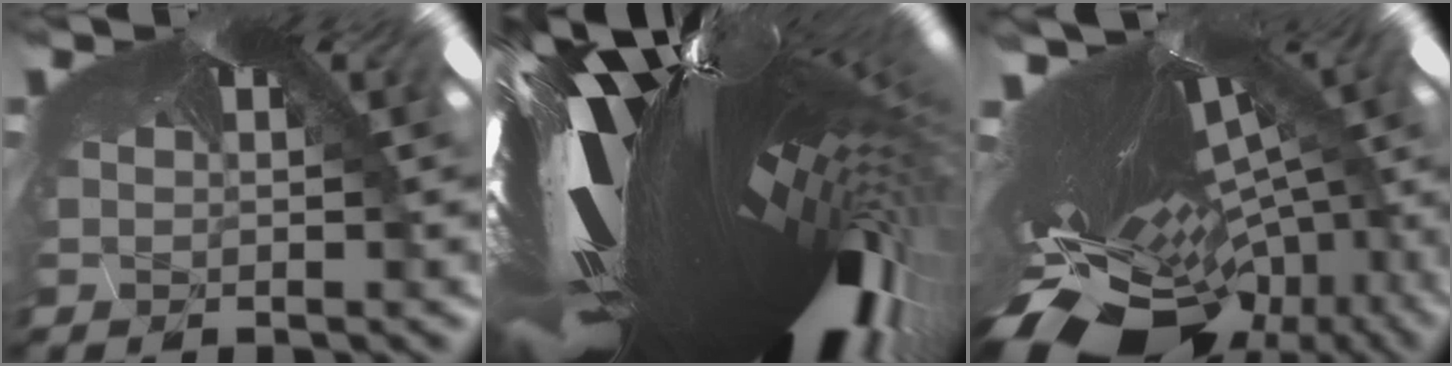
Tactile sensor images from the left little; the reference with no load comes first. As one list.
[{"total": 8.0, "force": [-6.8, 1.0, 4.1], "torque": [-0.099, -0.129, -0.071]}, {"total": 10.0, "force": [-9.7, 1.4, 1.9], "torque": [-0.047, -0.097, -0.125]}]